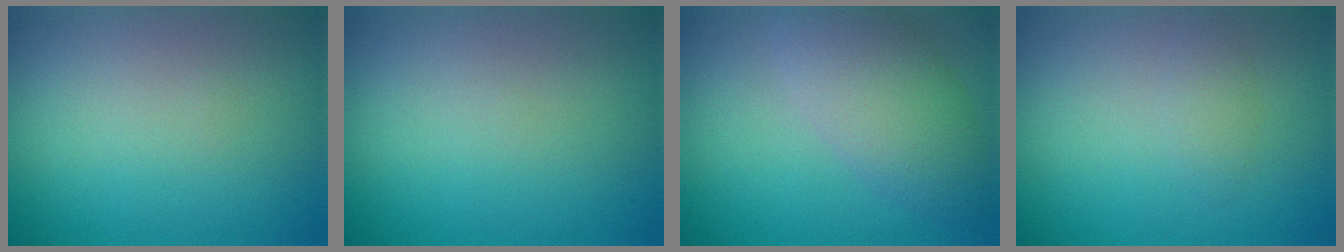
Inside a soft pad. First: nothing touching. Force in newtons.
{"total": 0.0}
{"total": 5.0, "press": 5.0, "slide": 0.3}
{"total": 1.1, "press": 1.1, "slide": 0.1}